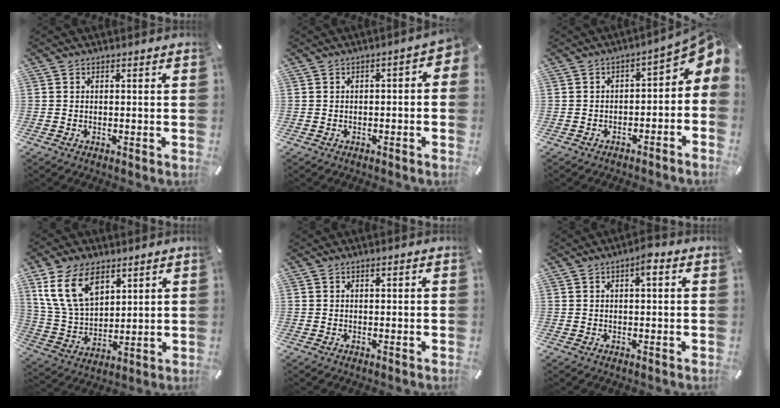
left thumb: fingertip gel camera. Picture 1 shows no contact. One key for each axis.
{"total": 3.4, "fx": -1.3, "fy": 1.6, "fz": 2.6, "tx": -0.037, "ty": 0.012, "tz": -0.028}
{"total": 6.8, "fx": 1.4, "fy": 3.8, "fz": 5.4, "tx": -0.058, "ty": -0.017, "tz": 0.020}
{"total": 14.1, "fx": 7.6, "fy": 9.0, "fz": 7.7, "tx": -0.192, "ty": -0.016, "tz": 0.145}
{"total": 0.6, "fx": 0.5, "fy": 0.4, "fz": 0.2, "tx": -0.005, "ty": 0.005, "tz": 0.007}
{"total": 3.3, "fx": 1.5, "fy": 1.3, "fz": 2.7, "tx": -0.041, "ty": 0.002, "tz": 0.020}